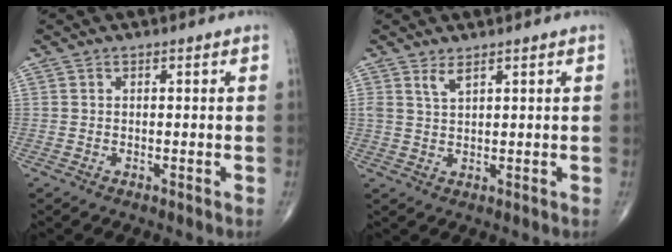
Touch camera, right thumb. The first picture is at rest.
{"total": 2.3, "force": [1.7, 0.5, 1.4], "torque": [-0.031, -0.012, 0.038]}